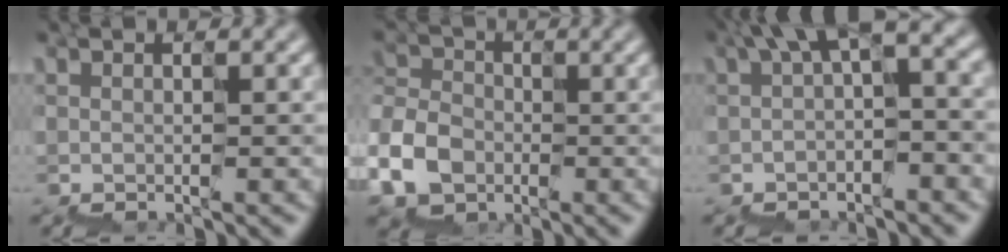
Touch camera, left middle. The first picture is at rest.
{"total": 4.6, "force": [-3.7, 2.5, -1.0], "torque": [0.007, -0.008, -0.080]}
{"total": 5.2, "force": [1.4, 1.9, 4.6], "torque": [-0.078, 0.013, 0.015]}